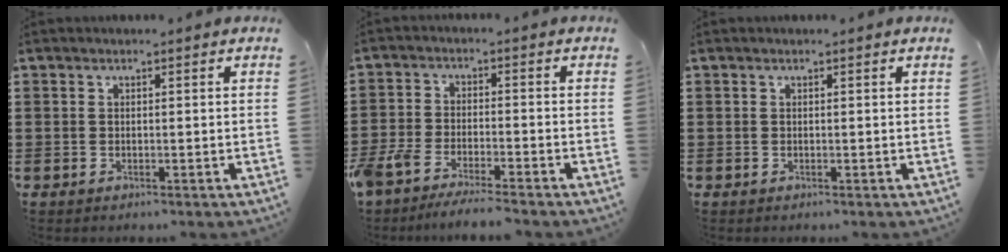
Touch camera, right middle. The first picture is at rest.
{"total": 5.1, "force": [-4.7, 0.7, 1.8], "torque": [-0.065, -0.014, -0.103]}
{"total": 0.0}